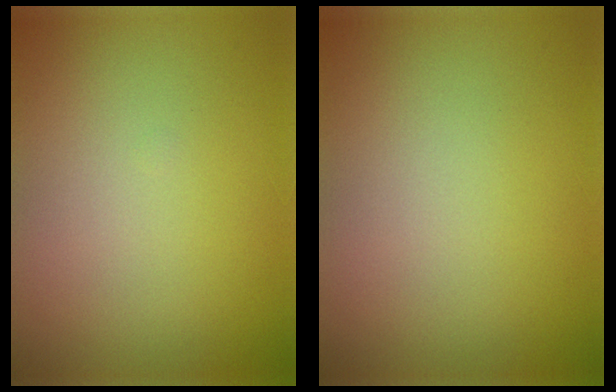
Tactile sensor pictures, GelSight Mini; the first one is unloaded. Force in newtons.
{"total": 0.0}